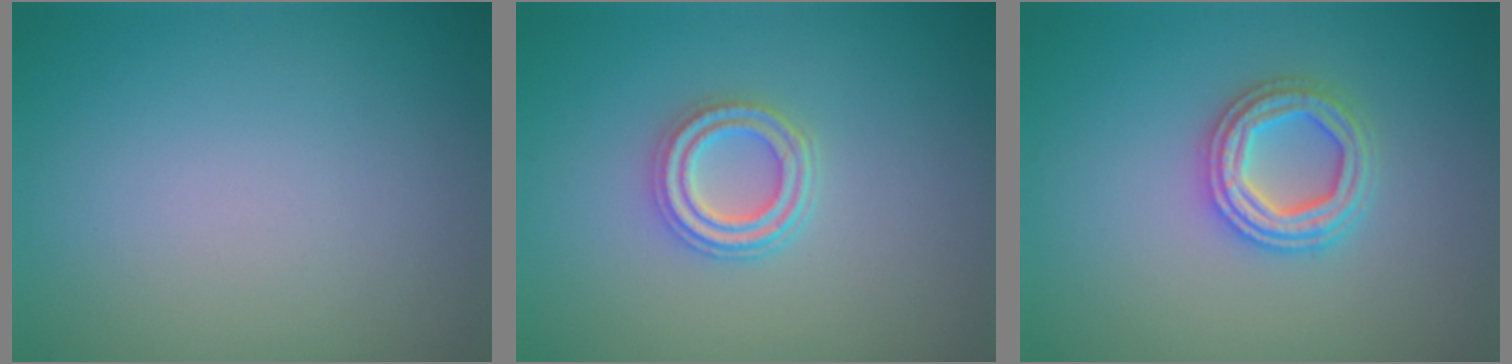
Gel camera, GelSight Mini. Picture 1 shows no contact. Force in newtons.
{"total": 2.9, "press": 2.5, "slide": 1.4}
{"total": 3.4, "press": 3.3, "slide": 0.7}